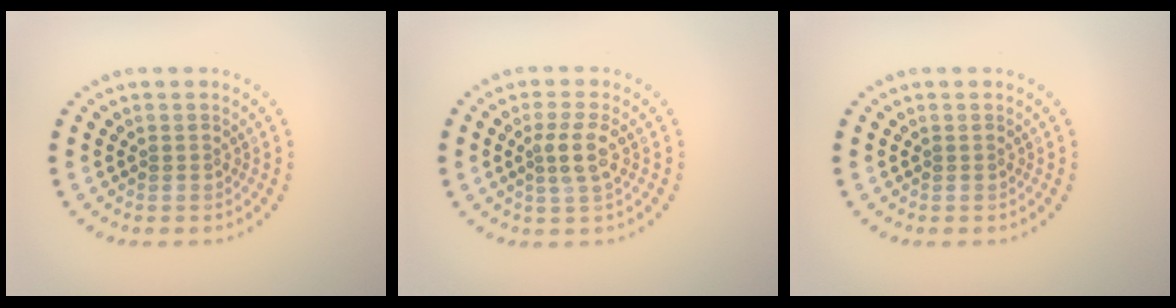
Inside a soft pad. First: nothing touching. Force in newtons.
{"total": 2.5, "press": 2.2, "slide": 1.2}
{"total": 0.0}